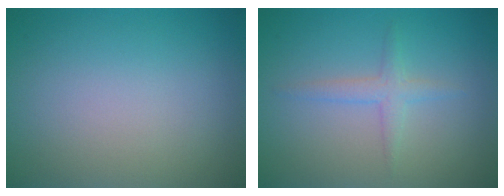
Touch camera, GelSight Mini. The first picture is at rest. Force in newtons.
{"total": 1.6, "press": 1.6, "slide": 0.1}